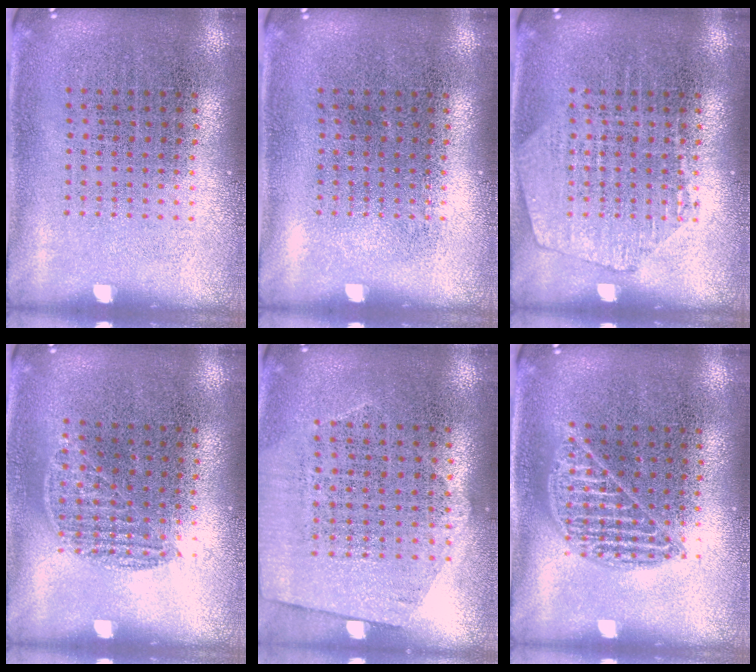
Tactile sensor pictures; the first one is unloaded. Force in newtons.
{"total": 0.0}
{"total": 1.5, "press": 1.5, "slide": 0.3}
{"total": 0.8, "press": 0.7, "slide": 0.5}
{"total": 1.2, "press": 1.0, "slide": 0.7}
{"total": 0.9, "press": 0.9, "slide": 0.0}